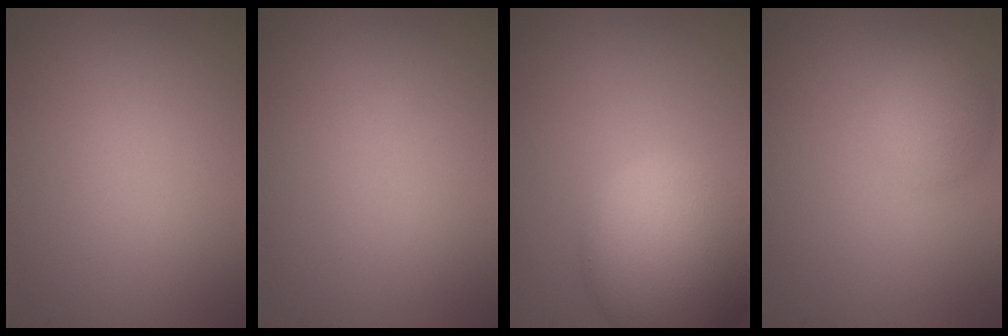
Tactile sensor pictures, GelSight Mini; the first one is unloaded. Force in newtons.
{"total": 0.0}
{"total": 9.9, "press": 9.9, "slide": 0.4}
{"total": 2.9, "press": 2.9, "slide": 0.2}